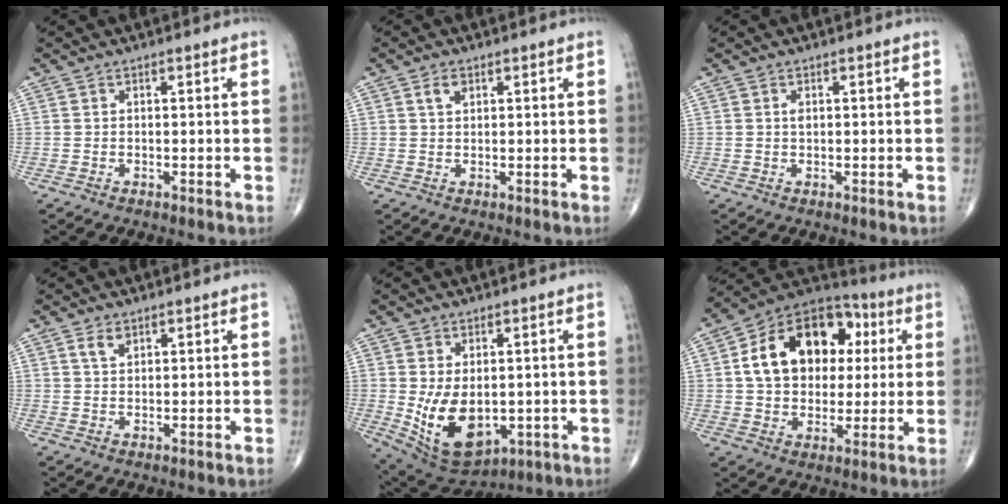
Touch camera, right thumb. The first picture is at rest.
{"total": 2.3, "force": [1.1, 1.4, 1.5], "torque": [-0.024, -0.001, 0.020]}
{"total": 1.1, "force": [0.3, 0.6, 0.8], "torque": [-0.013, 0.000, 0.005]}
{"total": 2.5, "force": [1.5, 1.4, 1.5], "torque": [-0.026, -0.004, 0.031]}
{"total": 12.8, "force": [-1.4, 8.0, 9.9], "torque": [-0.151, -0.010, 0.007]}
{"total": 19.6, "force": [3.7, 14.0, 13.1], "torque": [-0.180, 0.019, 0.057]}